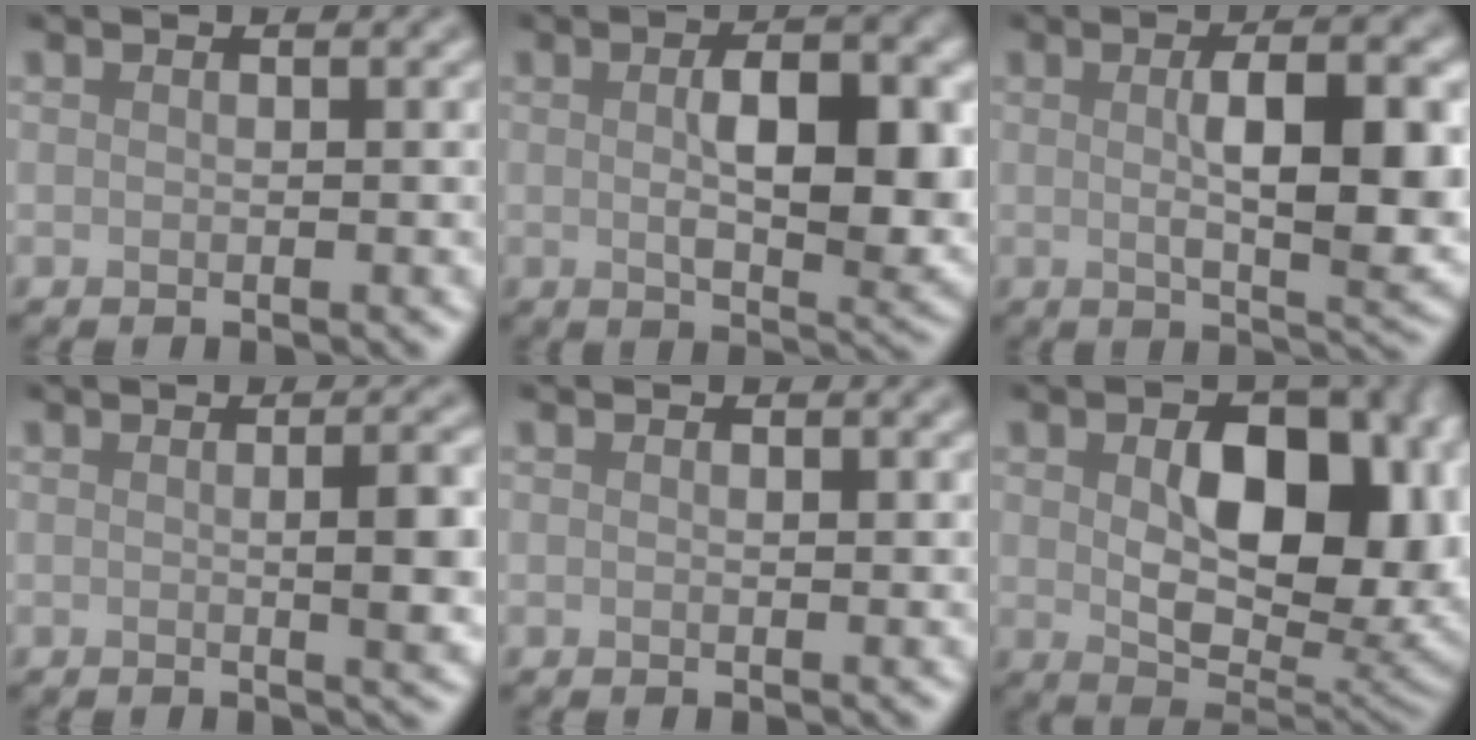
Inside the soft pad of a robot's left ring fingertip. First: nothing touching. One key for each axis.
{"total": 8.0, "fx": 0.5, "fy": 3.4, "fz": 7.2, "tx": -0.110, "ty": -0.004, "tz": 0.012}
{"total": 8.6, "fx": 0.4, "fy": 2.8, "fz": 8.1, "tx": -0.118, "ty": -0.003, "tz": 0.008}
{"total": 4.4, "fx": 0.1, "fy": 1.1, "fz": 4.3, "tx": -0.055, "ty": 0.004, "tz": 0.002}
{"total": 0.7, "fx": 0.3, "fy": 0.4, "fz": 0.5, "tx": -0.006, "ty": -0.002, "tz": 0.003}
{"total": 12.8, "fx": 1.5, "fy": 7.8, "fz": 10.1, "tx": -0.141, "ty": -0.021, "tz": 0.042}